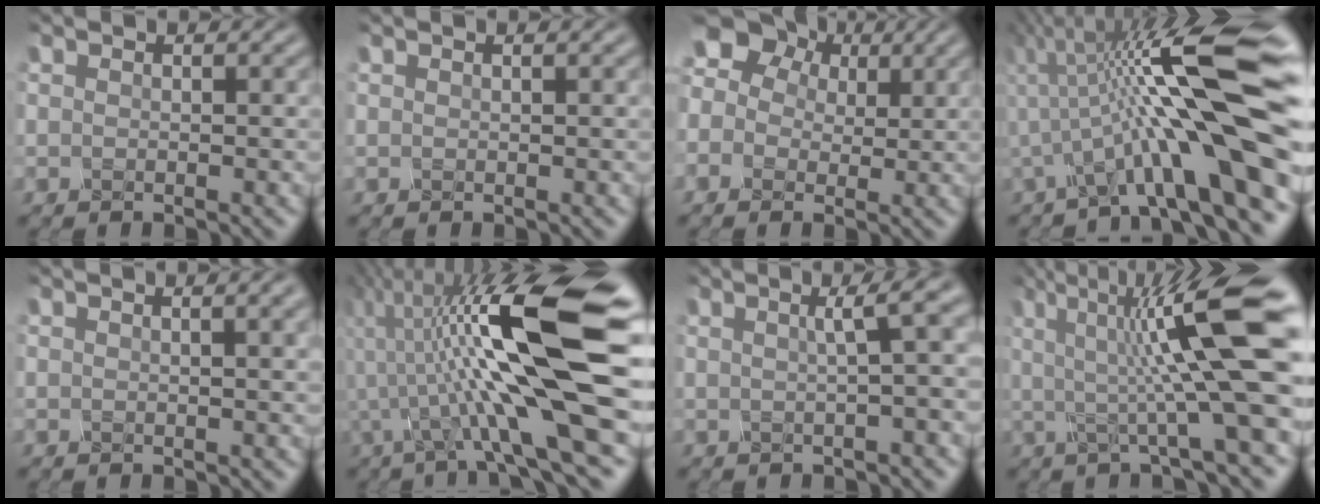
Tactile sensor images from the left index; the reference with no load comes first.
{"total": 1.1, "force": [0.7, 0.5, 0.7], "torque": [-0.003, 0.012, 0.005]}
{"total": 7.1, "force": [1.9, 6.2, 2.8], "torque": [-0.065, 0.032, 0.020]}
{"total": 12.5, "force": [-1.8, 1.5, 12.3], "torque": [-0.190, 0.026, -0.018]}
{"total": 6.5, "force": [3.2, 3.0, 4.8], "torque": [-0.023, 0.046, 0.024]}
{"total": 12.2, "force": [-1.5, 1.5, 12.1], "torque": [-0.210, 0.021, -0.011]}
{"total": 3.2, "force": [0.3, 0.3, 3.2], "torque": [-0.034, 0.018, 0.020]}
{"total": 11.4, "force": [1.1, 1.6, 11.3], "torque": [-0.176, 0.005, 0.031]}